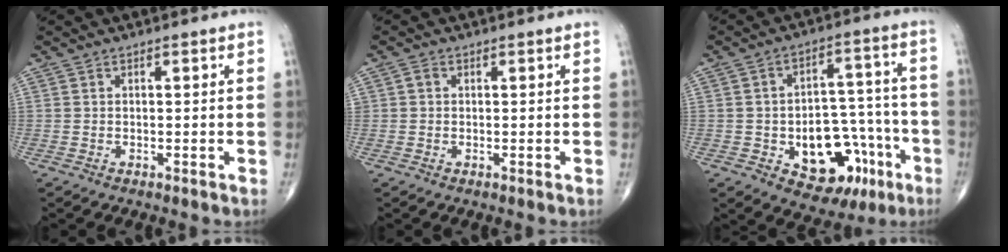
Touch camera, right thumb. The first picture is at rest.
{"total": 1.0, "force": [0.1, 0.9, 0.5], "torque": [-0.006, 0.003, 0.000]}
{"total": 16.4, "force": [-6.5, 10.2, 11.1], "torque": [-0.100, 0.054, -0.080]}